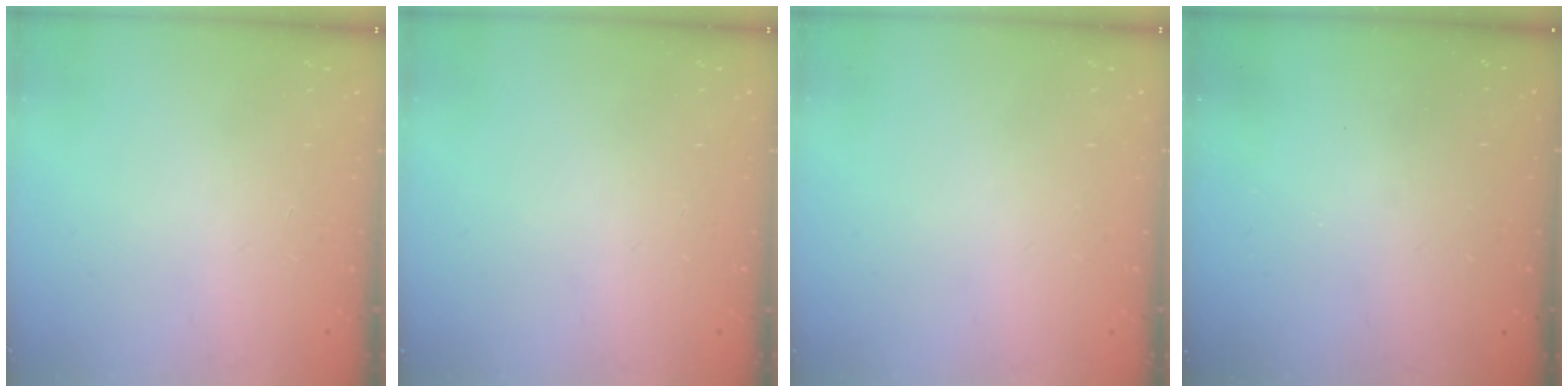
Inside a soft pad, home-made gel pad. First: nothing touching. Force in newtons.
{"total": 0.0}
{"total": 0.0}
{"total": 3.3, "press": 3.3, "slide": 0.1}